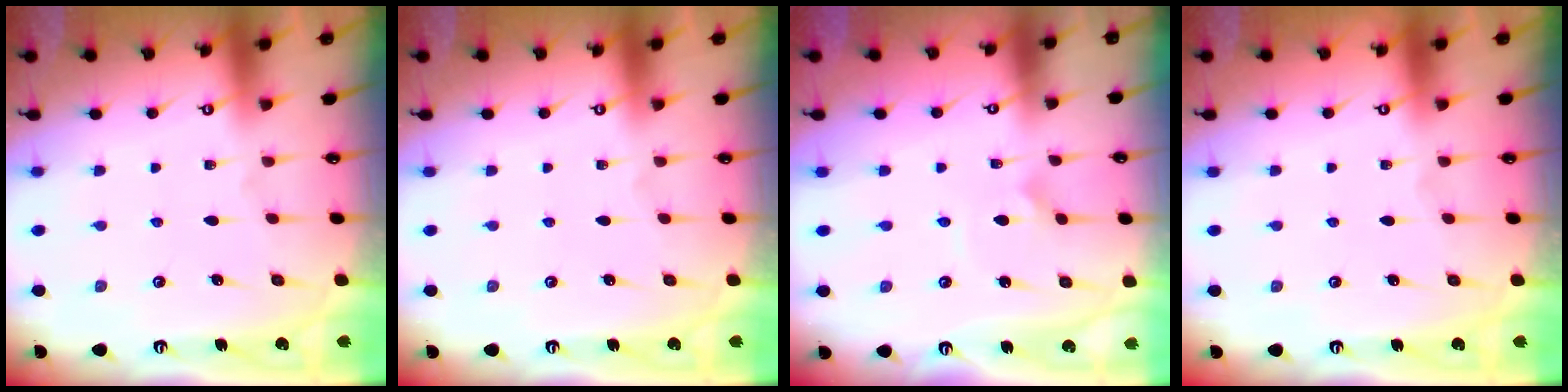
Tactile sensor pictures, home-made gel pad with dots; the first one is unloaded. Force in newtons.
{"total": 0.0}
{"total": 2.4, "press": 2.4, "slide": 0.2}
{"total": 0.0}